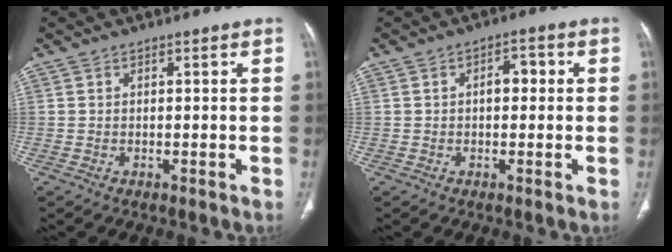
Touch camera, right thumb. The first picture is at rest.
{"total": 3.6, "force": [0.2, 2.2, 2.8], "torque": [-0.032, 0.014, -0.001]}